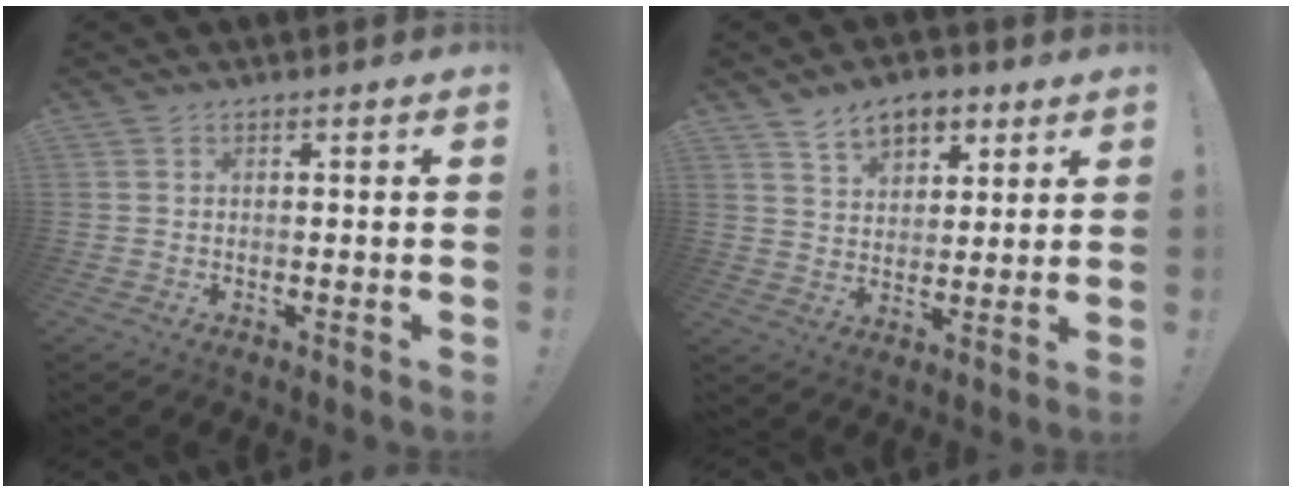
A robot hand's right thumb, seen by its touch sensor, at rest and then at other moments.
{"total": 9.9, "force": [6.1, 6.2, 4.6], "torque": [-0.063, -0.029, 0.116]}